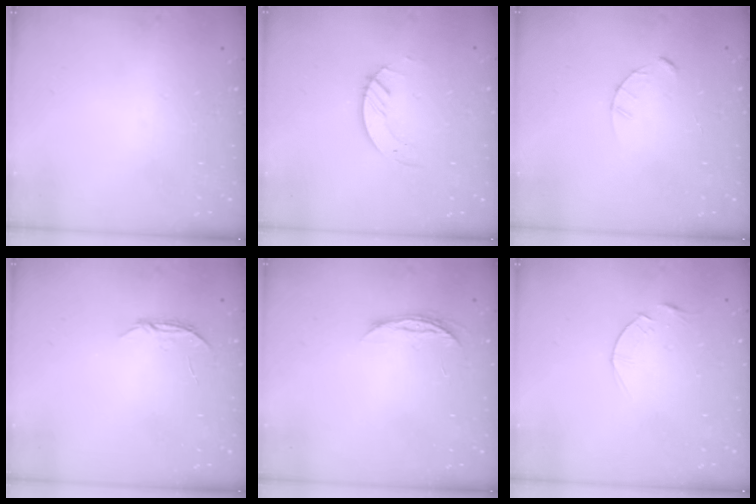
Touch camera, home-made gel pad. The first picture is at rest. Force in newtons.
{"total": 2.8, "press": 2.8, "slide": 0.3}
{"total": 2.4, "press": 2.4, "slide": 0.3}
{"total": 3.8, "press": 3.8, "slide": 0.5}
{"total": 4.2, "press": 4.1, "slide": 0.5}
{"total": 3.1, "press": 3.1, "slide": 0.4}